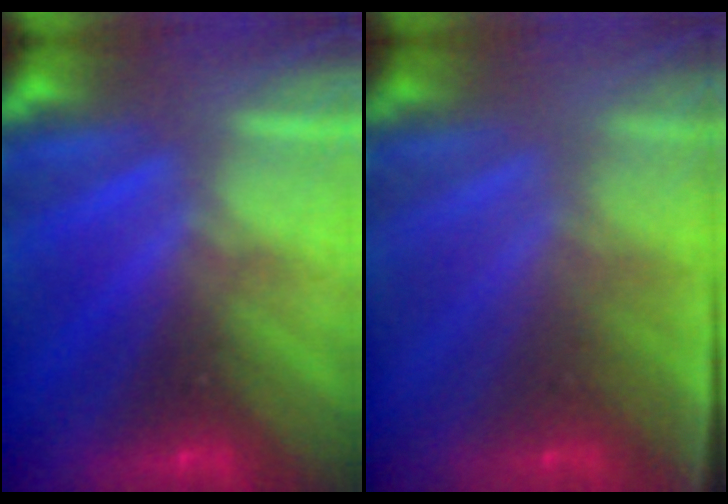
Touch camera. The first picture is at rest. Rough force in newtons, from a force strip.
{"total": 1.1}